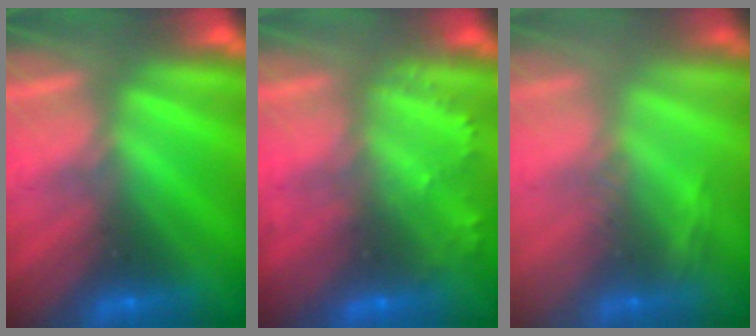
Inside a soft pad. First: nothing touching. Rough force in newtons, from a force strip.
{"total": 2.2}
{"total": 2.8}